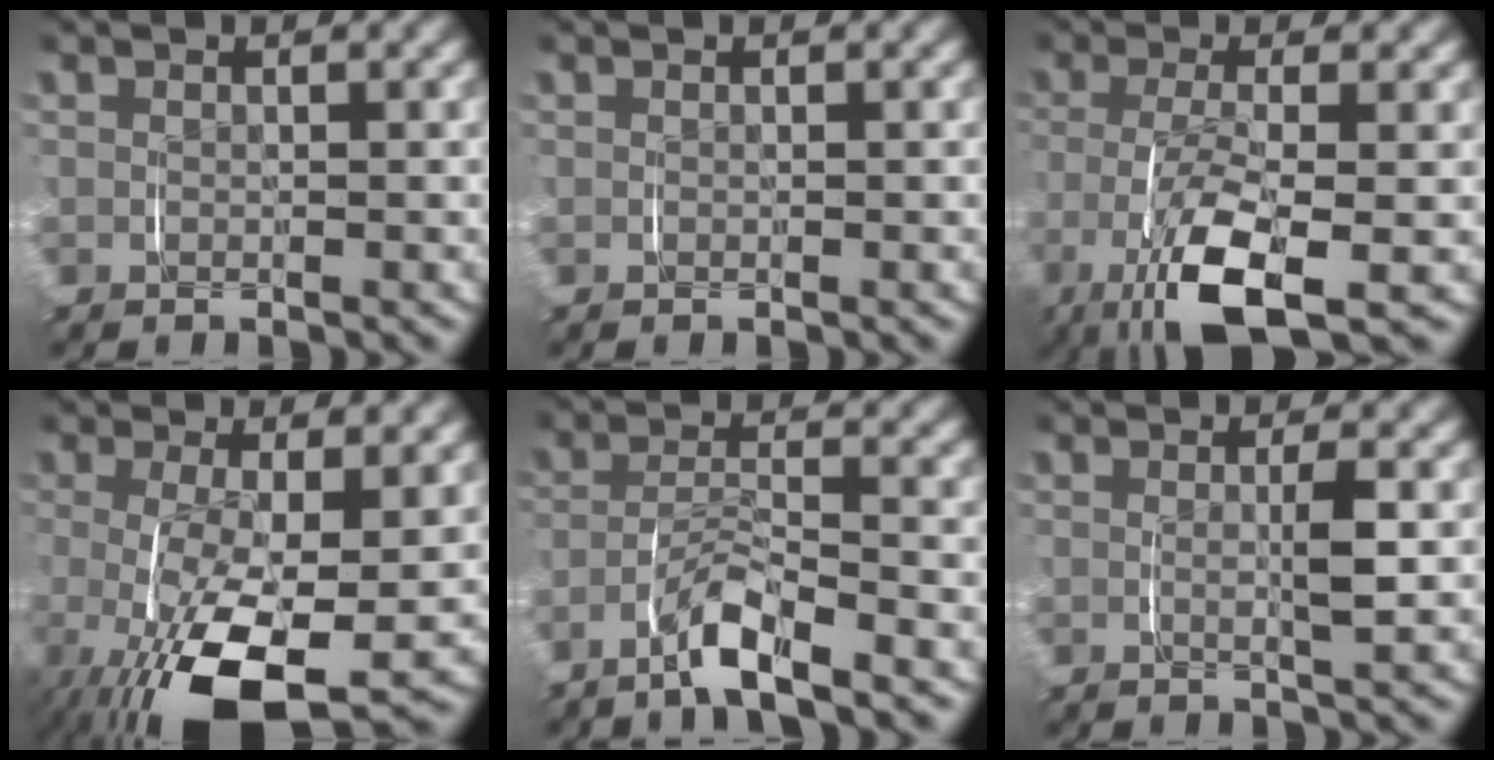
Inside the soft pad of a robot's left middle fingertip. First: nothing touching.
{"total": 0.0}
{"total": 6.6, "force": [-2.0, 2.1, 5.9], "torque": [-0.119, -0.011, -0.028]}
{"total": 8.3, "force": [-1.5, 2.9, 7.6], "torque": [-0.144, -0.027, -0.015]}
{"total": 3.7, "force": [-2.6, 0.5, 2.6], "torque": [-0.042, 0.010, -0.053]}
{"total": 2.0, "force": [0.3, -0.1, 2.0], "torque": [-0.031, -0.002, 0.005]}